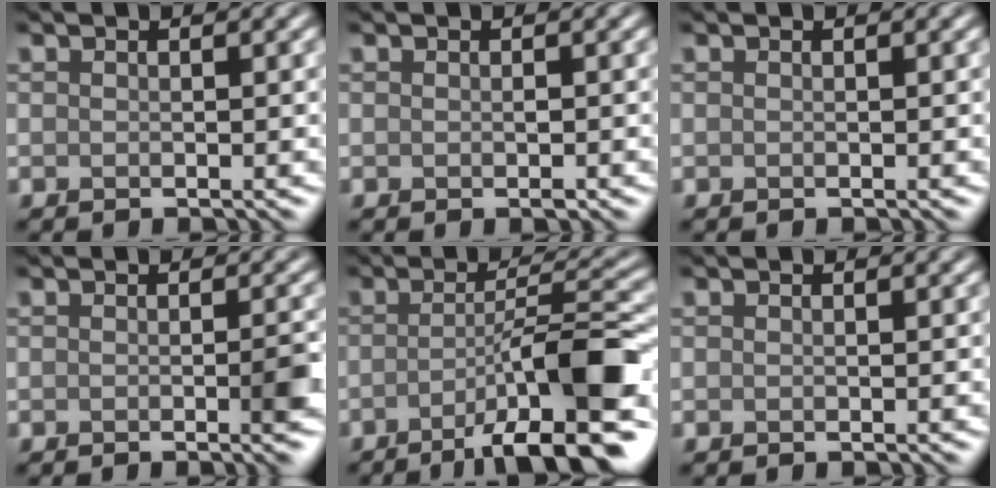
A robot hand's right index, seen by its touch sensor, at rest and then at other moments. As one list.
[{"total": 0.6, "force": [-0.1, 0.3, 0.5], "torque": [-0.007, 0.000, 0.000]}, {"total": 0.0}, {"total": 2.2, "force": [-0.5, 0.4, 2.1], "torque": [-0.025, -0.006, -0.007]}, {"total": 10.5, "force": [-5.3, 1.8, 8.9], "torque": [-0.113, 0.013, -0.086]}, {"total": 0.0}]